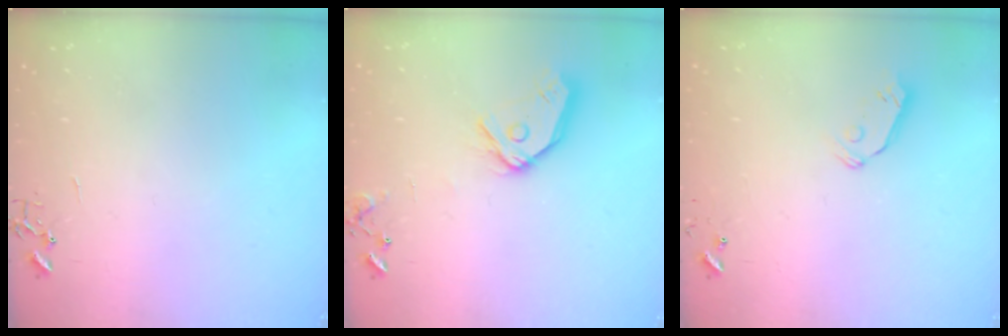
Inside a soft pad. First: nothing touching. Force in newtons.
{"total": 13.4, "press": 13.2, "slide": 1.8}
{"total": 5.8, "press": 5.7, "slide": 0.9}